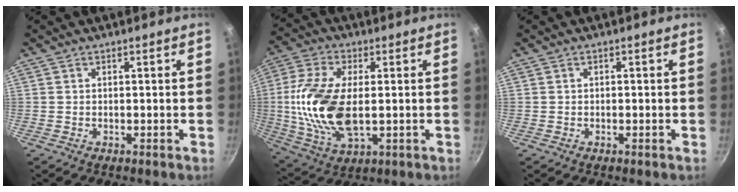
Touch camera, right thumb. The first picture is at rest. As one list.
[{"total": 16.9, "force": [0.0, 8.7, 14.5], "torque": [-0.291, -0.002, -0.001]}, {"total": 0.0}]